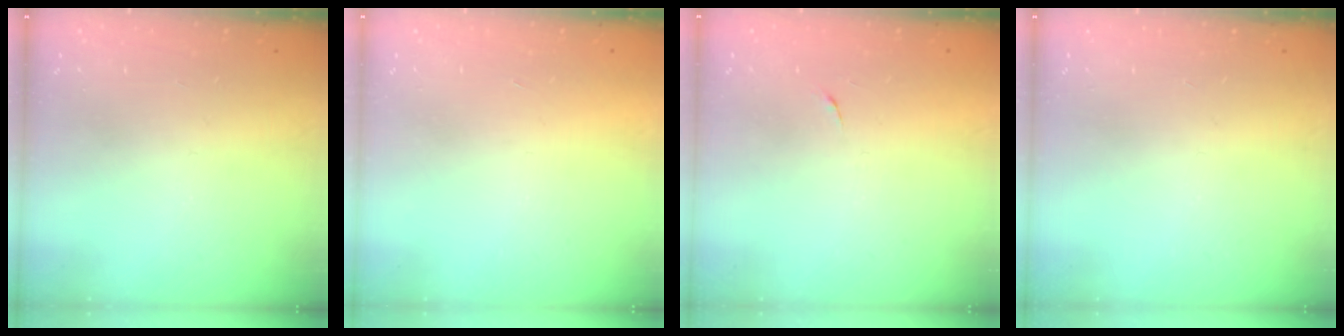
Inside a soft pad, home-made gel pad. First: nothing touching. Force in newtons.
{"total": 1.7, "press": 1.7, "slide": 0.1}
{"total": 4.0, "press": 3.9, "slide": 0.8}
{"total": 0.0}